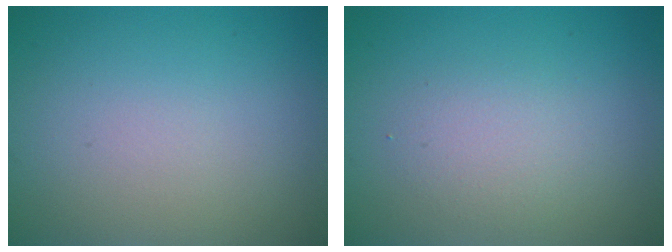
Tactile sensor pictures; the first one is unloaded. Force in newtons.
{"total": 2.1, "press": 2.1, "slide": 0.1}